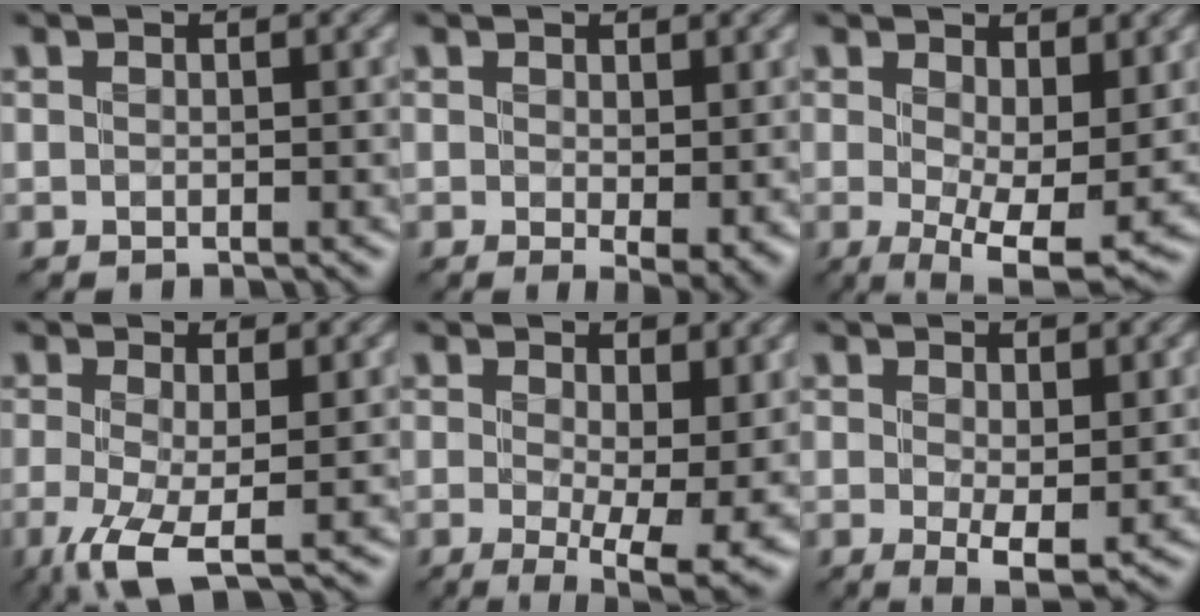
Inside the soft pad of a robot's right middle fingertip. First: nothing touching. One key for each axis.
{"total": 2.4, "fx": 0.6, "fy": 0.6, "fz": 2.2, "tx": -0.034, "ty": -0.009, "tz": 0.015}
{"total": 7.2, "fx": 0.5, "fy": 2.6, "fz": 6.7, "tx": -0.107, "ty": -0.018, "tz": 0.009}
{"total": 4.8, "fx": -1.5, "fy": 1.2, "fz": 4.4, "tx": -0.097, "ty": -0.014, "tz": -0.032}
{"total": 8.4, "fx": 0.4, "fy": 2.9, "fz": 7.8, "tx": -0.110, "ty": -0.023, "tz": 0.010}
{"total": 3.0, "fx": 0.5, "fy": 0.8, "fz": 2.8, "tx": -0.049, "ty": -0.011, "tz": 0.011}